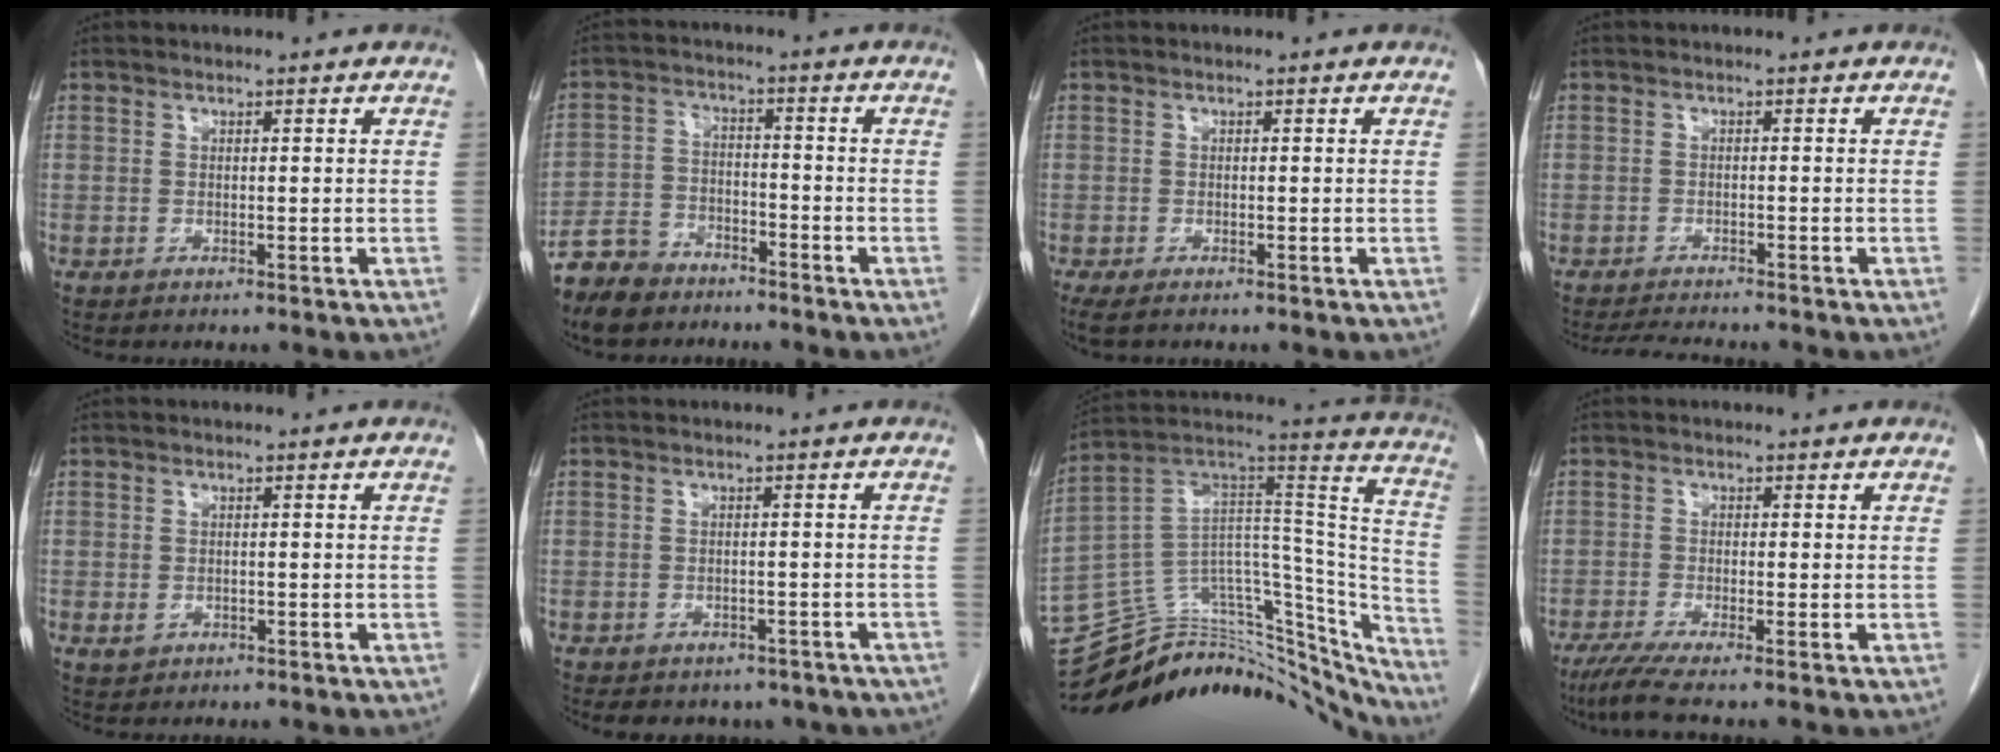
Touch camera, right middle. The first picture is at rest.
{"total": 7.8, "force": [-6.5, 3.8, 2.3], "torque": [-0.057, -0.009, -0.124]}
{"total": 2.5, "force": [-1.9, 0.6, 1.5], "torque": [-0.028, -0.011, -0.030]}
{"total": 4.2, "force": [-3.9, -0.2, 1.3], "torque": [-0.025, -0.019, -0.065]}
{"total": 1.3, "force": [-0.3, 1.1, 0.7], "torque": [-0.011, 0.001, 0.002]}
{"total": 10.1, "force": [-7.9, 5.4, 3.2], "torque": [-0.046, 0.000, -0.081]}
{"total": 33.6, "force": [-30.5, 9.6, 10.1], "torque": [-0.115, 0.047, -0.416]}
{"total": 4.1, "force": [-2.9, -0.5, 2.8], "torque": [-0.056, -0.014, -0.060]}